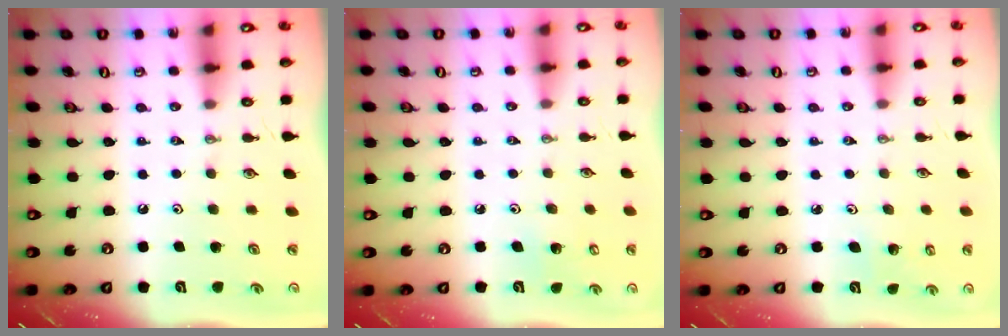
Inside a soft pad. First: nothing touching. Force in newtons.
{"total": 4.2, "press": 4.2, "slide": 0.2}
{"total": 3.0, "press": 3.0, "slide": 0.3}